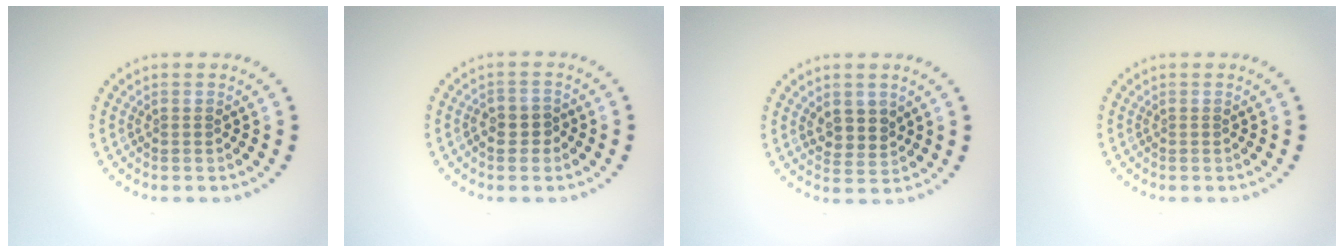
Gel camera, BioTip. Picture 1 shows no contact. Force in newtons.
{"total": 1.6, "press": 1.4, "slide": 0.8}
{"total": 2.5, "press": 2.3, "slide": 1.0}
{"total": 0.0}